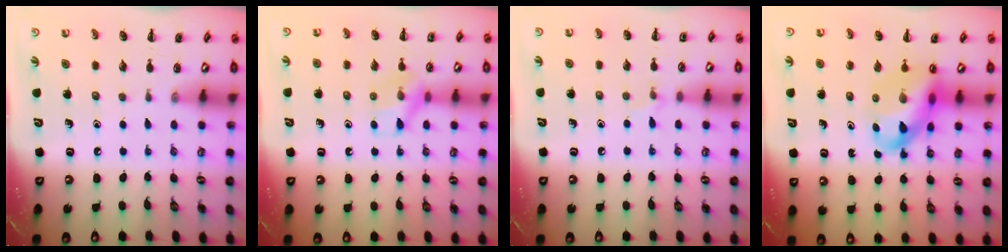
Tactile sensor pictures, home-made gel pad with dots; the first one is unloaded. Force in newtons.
{"total": 9.4, "press": 9.4, "slide": 0.6}
{"total": 4.5, "press": 4.3, "slide": 1.6}
{"total": 12.9, "press": 12.4, "slide": 3.6}